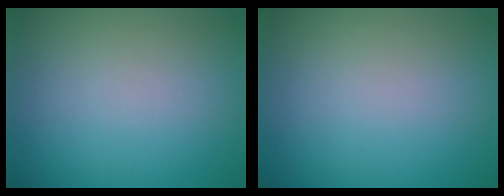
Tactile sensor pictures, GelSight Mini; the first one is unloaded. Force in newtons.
{"total": 0.0}